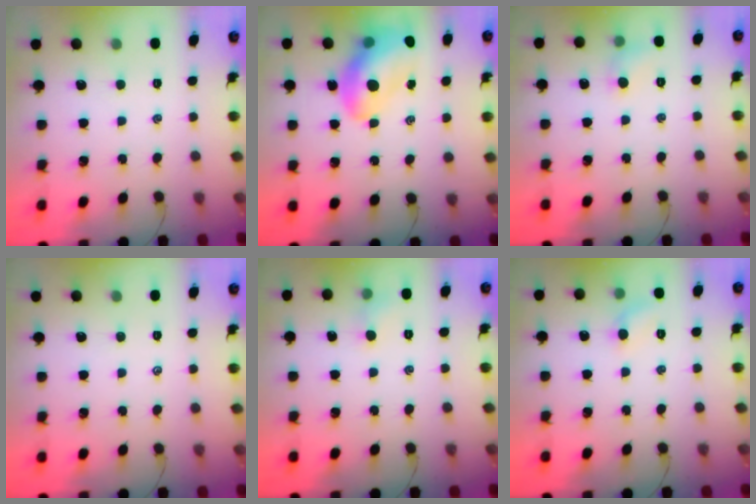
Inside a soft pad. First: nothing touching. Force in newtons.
{"total": 14.6, "press": 14.0, "slide": 3.9}
{"total": 5.4, "press": 5.2, "slide": 1.7}
{"total": 0.0}
{"total": 3.9, "press": 3.6, "slide": 1.4}
{"total": 6.3, "press": 5.9, "slide": 2.0}